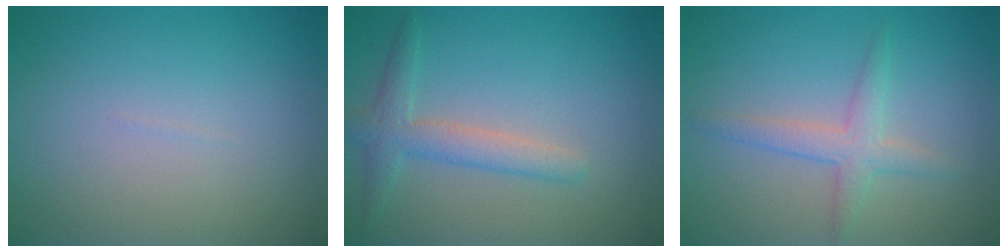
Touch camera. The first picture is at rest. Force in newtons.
{"total": 2.9, "press": 2.9, "slide": 0.1}
{"total": 2.5, "press": 2.5, "slide": 0.0}